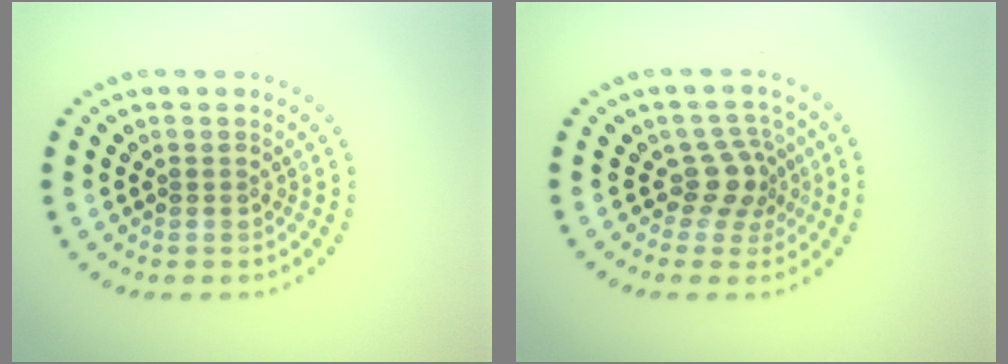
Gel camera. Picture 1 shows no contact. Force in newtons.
{"total": 2.8, "press": 2.0, "slide": 2.0}